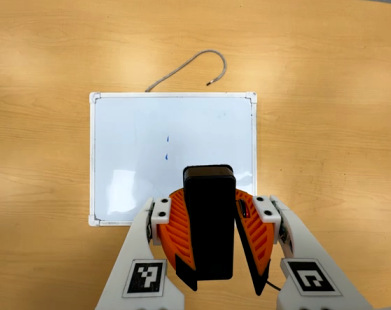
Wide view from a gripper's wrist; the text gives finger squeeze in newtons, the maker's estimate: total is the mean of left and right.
{"total": 11.7, "left": 11.0, "right": 12.3}